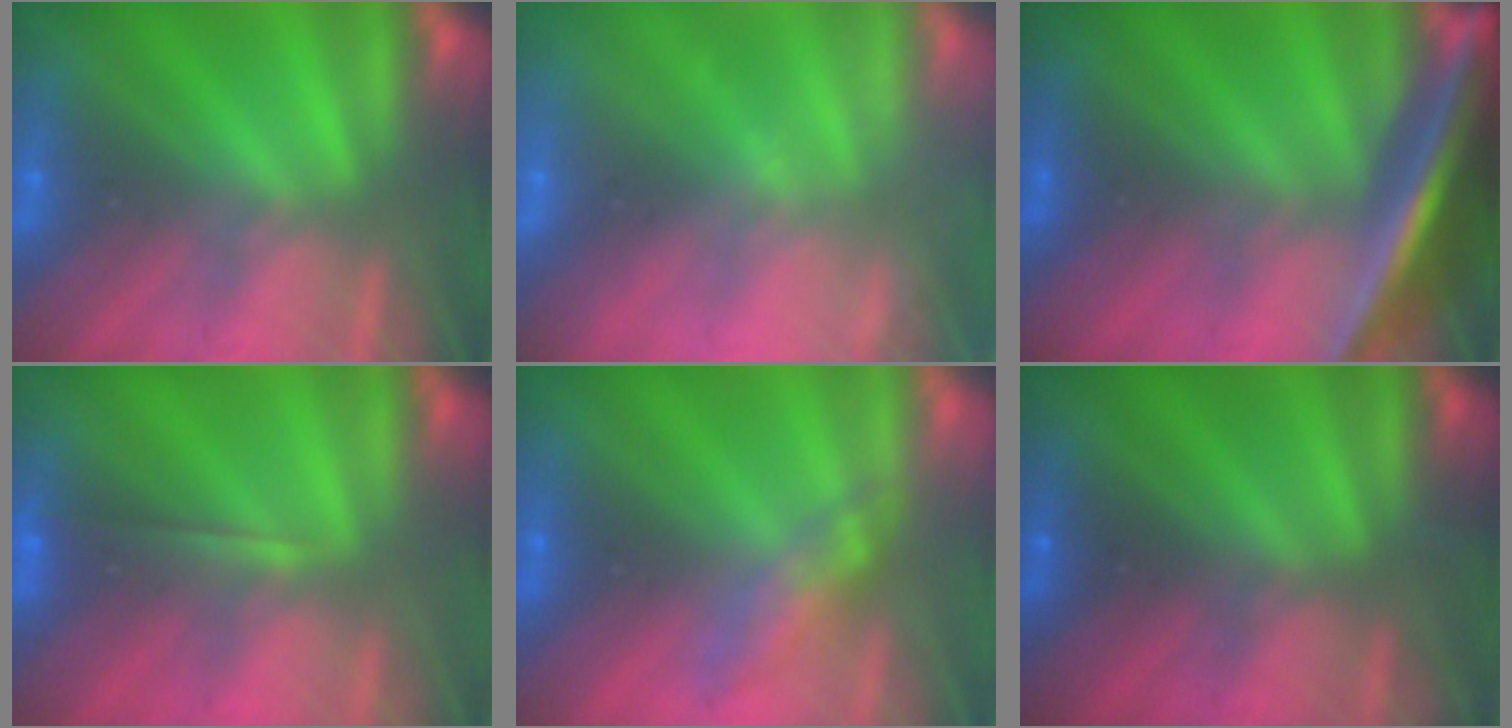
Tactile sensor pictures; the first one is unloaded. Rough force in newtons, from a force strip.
{"total": 2.3}
{"total": 6.9}
{"total": 1.9}
{"total": 2.6}
{"total": 2.6}